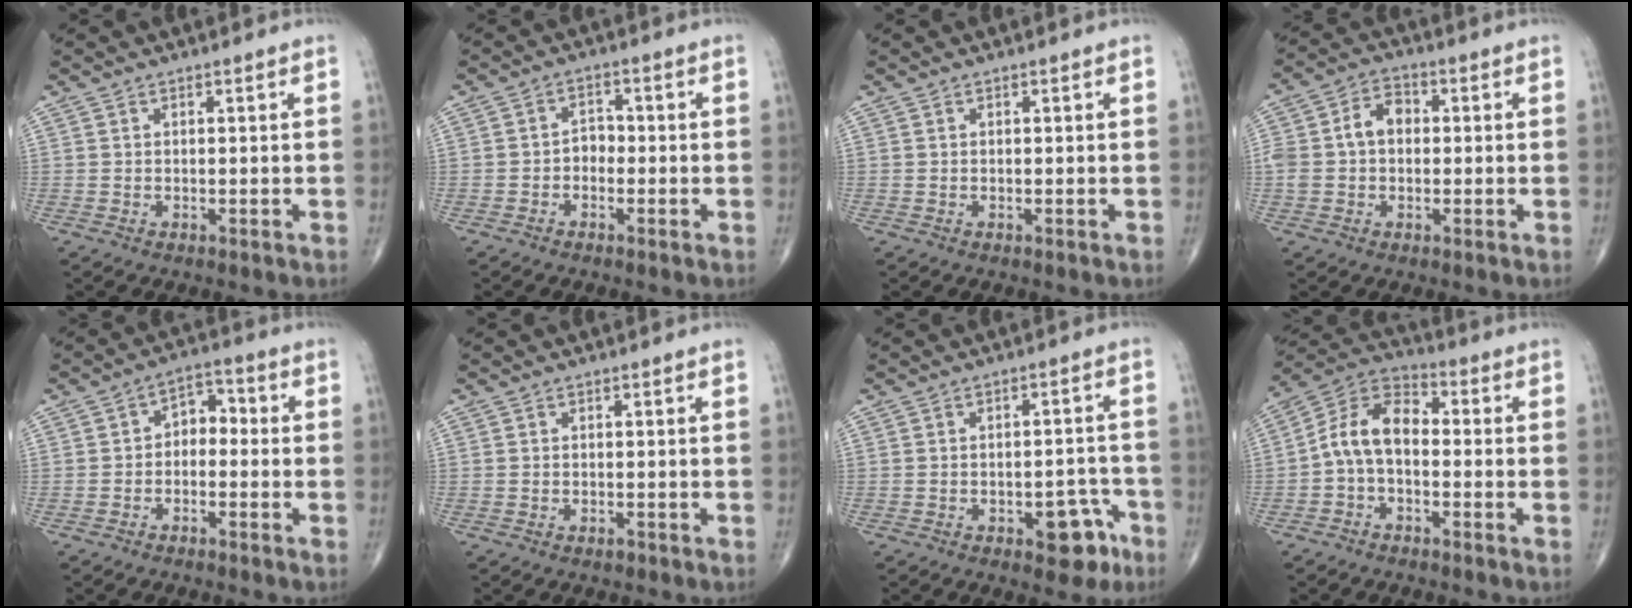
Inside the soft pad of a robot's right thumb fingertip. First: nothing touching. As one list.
[{"total": 2.8, "force": [-1.0, 2.1, 1.6], "torque": [-0.009, 0.015, -0.027]}, {"total": 0.0}, {"total": 7.5, "force": [0.2, 5.5, 5.1], "torque": [-0.090, 0.030, -0.001]}, {"total": 5.1, "force": [-0.9, 3.5, 3.5], "torque": [-0.031, 0.032, -0.031]}, {"total": 0.7, "force": [-0.5, 0.3, 0.3], "torque": [-0.005, 0.001, -0.009]}, {"total": 7.2, "force": [-3.8, 3.6, 5.0], "torque": [-0.036, 0.035, -0.044]}, {"total": 9.5, "force": [-1.2, 5.9, 7.4], "torque": [-0.127, 0.037, -0.040]}]